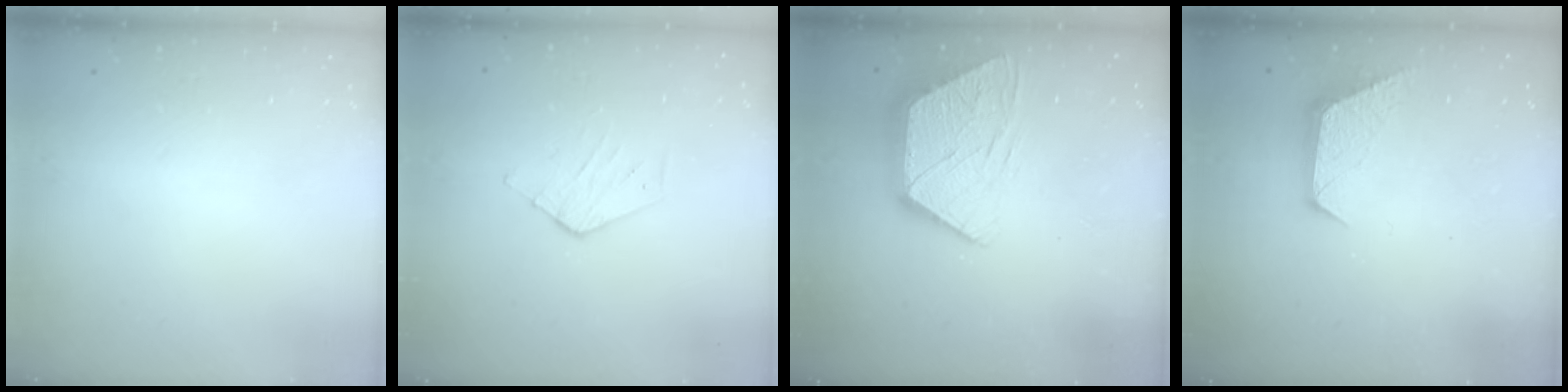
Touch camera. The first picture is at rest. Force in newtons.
{"total": 3.0, "press": 3.0, "slide": 0.3}
{"total": 13.3, "press": 13.2, "slide": 0.8}
{"total": 9.3, "press": 9.3, "slide": 0.5}